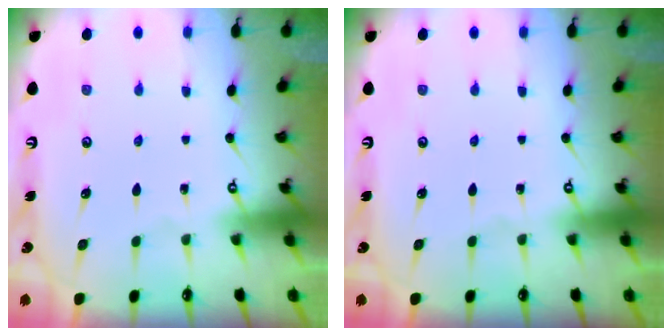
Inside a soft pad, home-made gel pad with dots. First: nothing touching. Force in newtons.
{"total": 0.0}